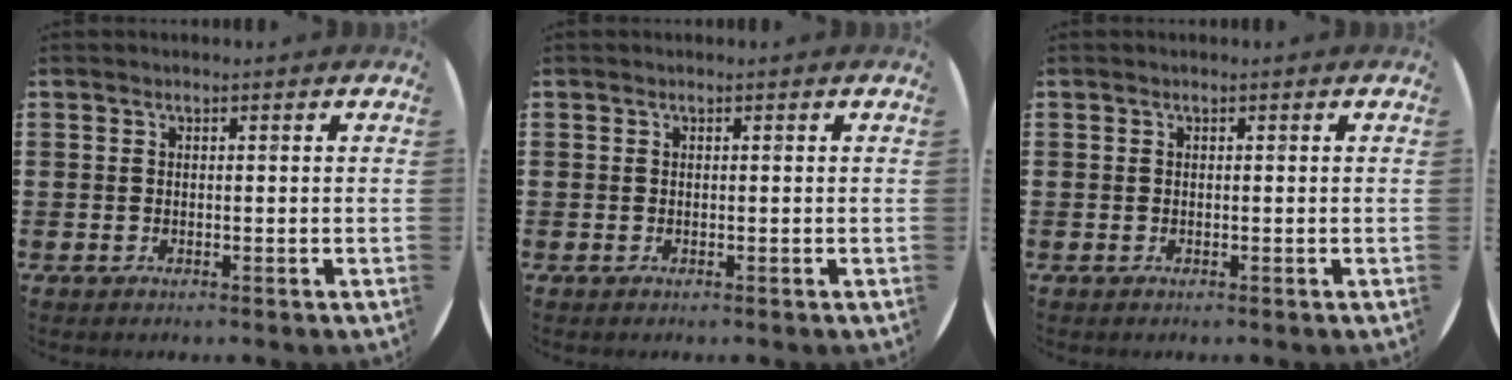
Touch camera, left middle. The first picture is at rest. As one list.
[{"total": 0.0}, {"total": 0.0}]